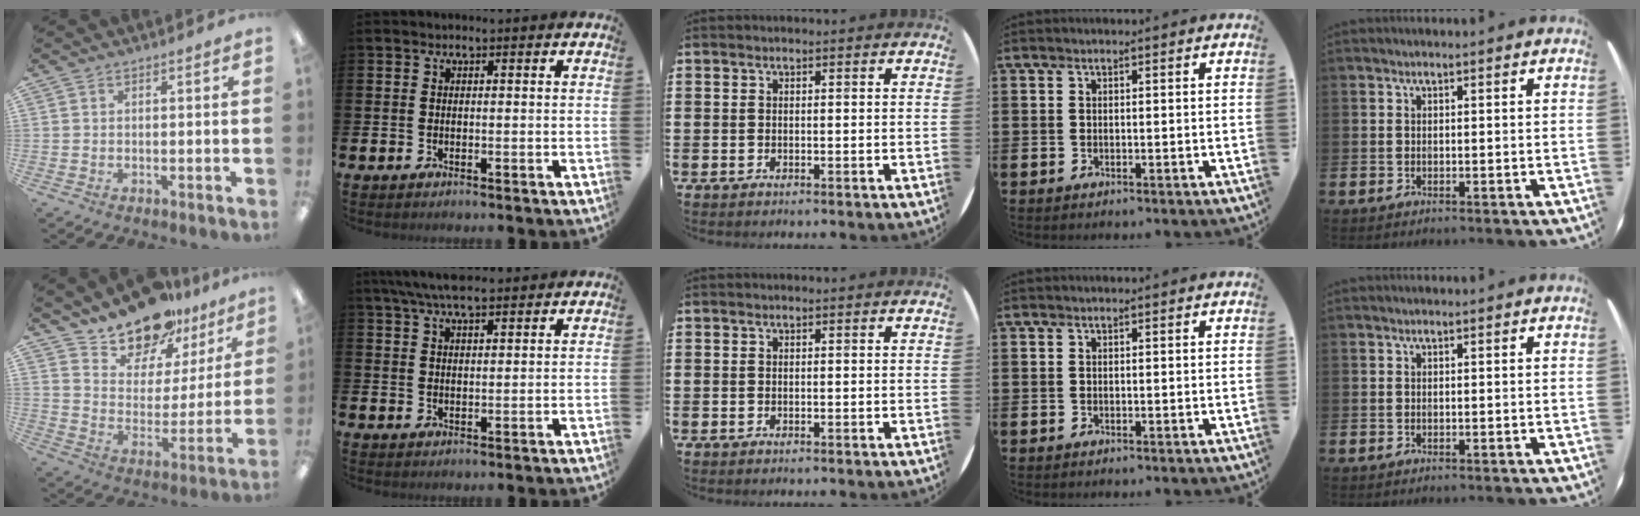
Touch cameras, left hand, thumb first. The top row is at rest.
{"thumb": {"total": 16.0, "force": [13.7, 7.3, 3.9], "torque": [-0.068, -0.113, 0.250]}, "index": {"total": 6.1, "force": [5.3, 1.4, 2.8], "torque": [-0.058, -0.015, 0.094]}}